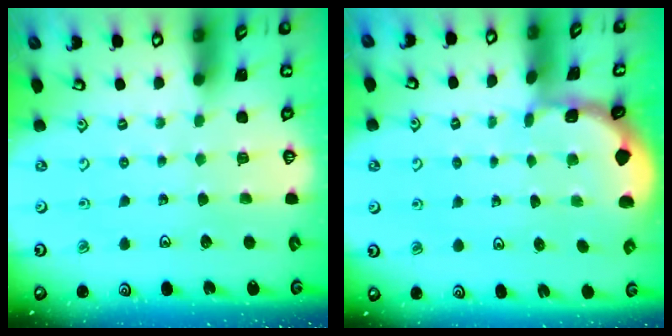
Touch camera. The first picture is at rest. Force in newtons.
{"total": 1.1, "press": 1.1, "slide": 0.1}